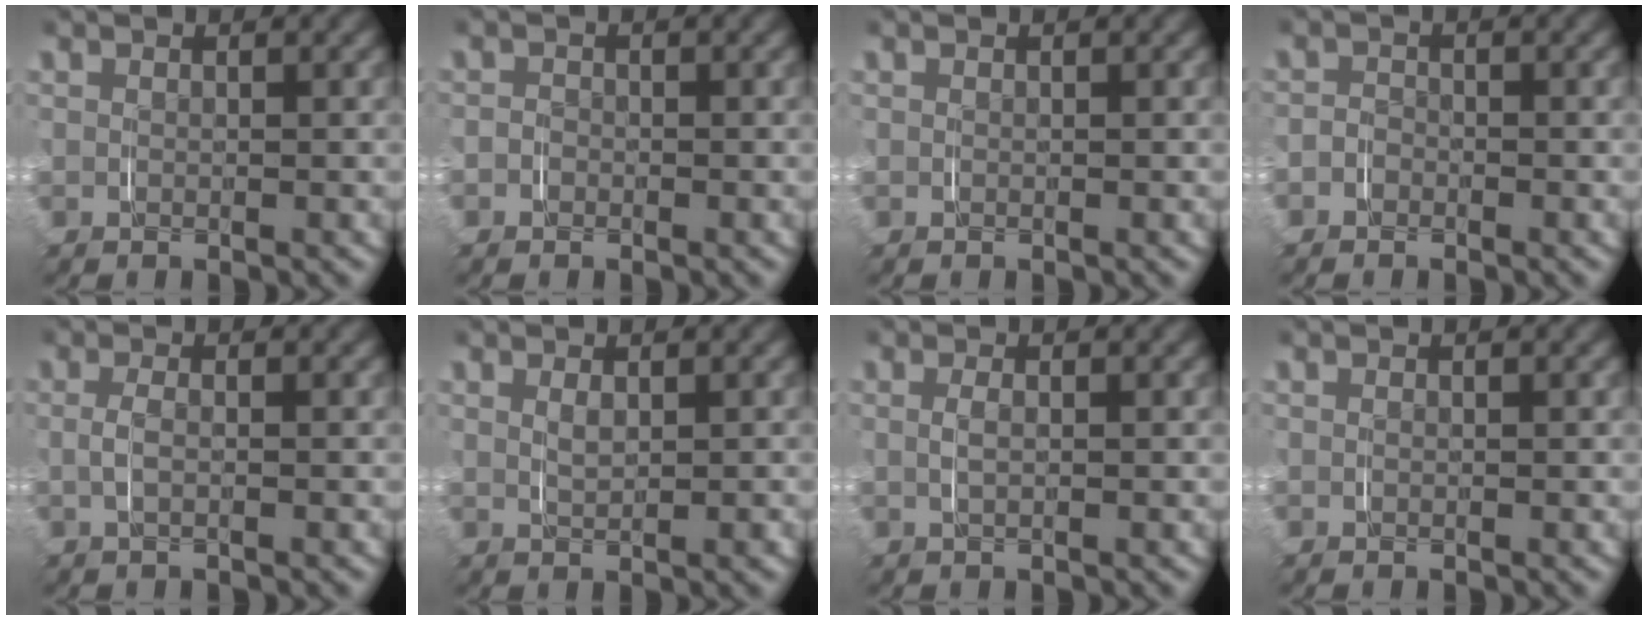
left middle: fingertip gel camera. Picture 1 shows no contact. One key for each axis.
{"total": 0.7, "fx": -0.4, "fy": 0.6, "fz": 0.0, "tx": -0.002, "ty": -0.003, "tz": -0.011}
{"total": 0.0}
{"total": 1.1, "fx": -0.8, "fy": 0.8, "fz": 0.1, "tx": -0.004, "ty": -0.003, "tz": -0.020}
{"total": 1.3, "fx": -0.2, "fy": 0.4, "fz": 1.3, "tx": -0.036, "ty": -0.002, "tz": -0.003}
{"total": 1.2, "fx": 0.4, "fy": 0.3, "fz": 1.1, "tx": -0.019, "ty": -0.005, "tz": 0.013}
{"total": 1.0, "fx": 0.1, "fy": 0.2, "fz": 0.9, "tx": -0.024, "ty": -0.002, "tz": 0.004}
{"total": 0.0}